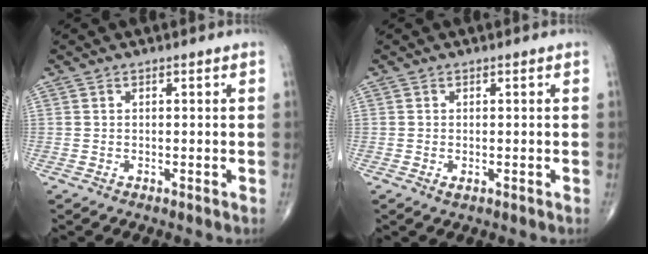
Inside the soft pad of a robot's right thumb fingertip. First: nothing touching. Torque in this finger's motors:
{"motor_torque": [-0.05, -0.03, -0.23, -0.10, -0.01]}